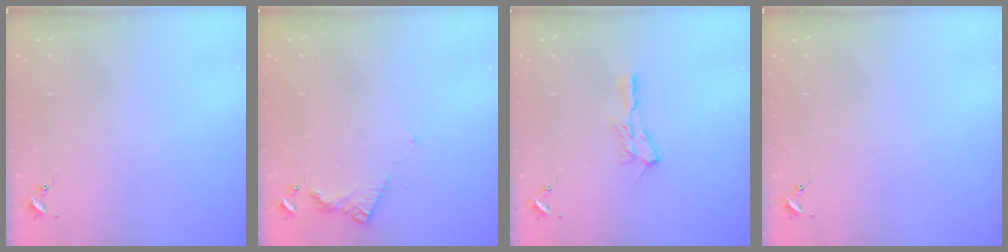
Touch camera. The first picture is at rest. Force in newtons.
{"total": 5.2, "press": 5.2, "slide": 0.5}
{"total": 8.1, "press": 8.0, "slide": 0.6}
{"total": 0.0}